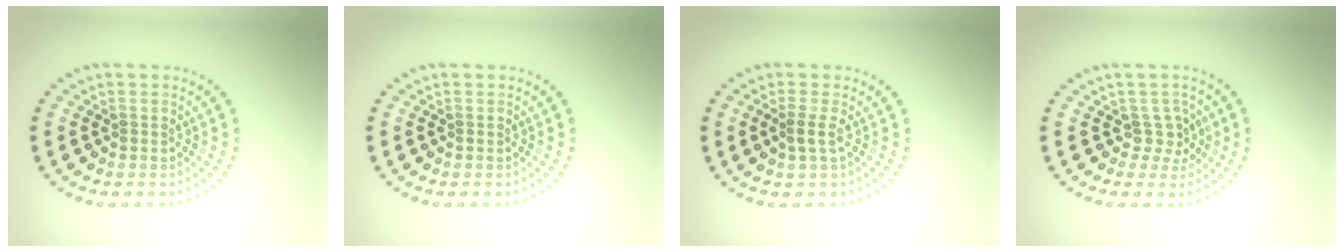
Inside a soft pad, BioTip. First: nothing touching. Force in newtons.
{"total": 0.0}
{"total": 1.3, "press": 0.9, "slide": 0.9}
{"total": 1.9, "press": 1.3, "slide": 1.3}